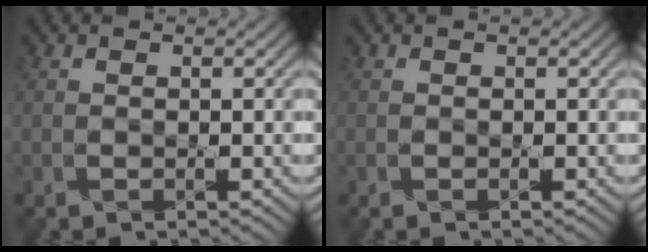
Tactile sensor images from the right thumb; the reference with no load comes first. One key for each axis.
{"total": 0.0}